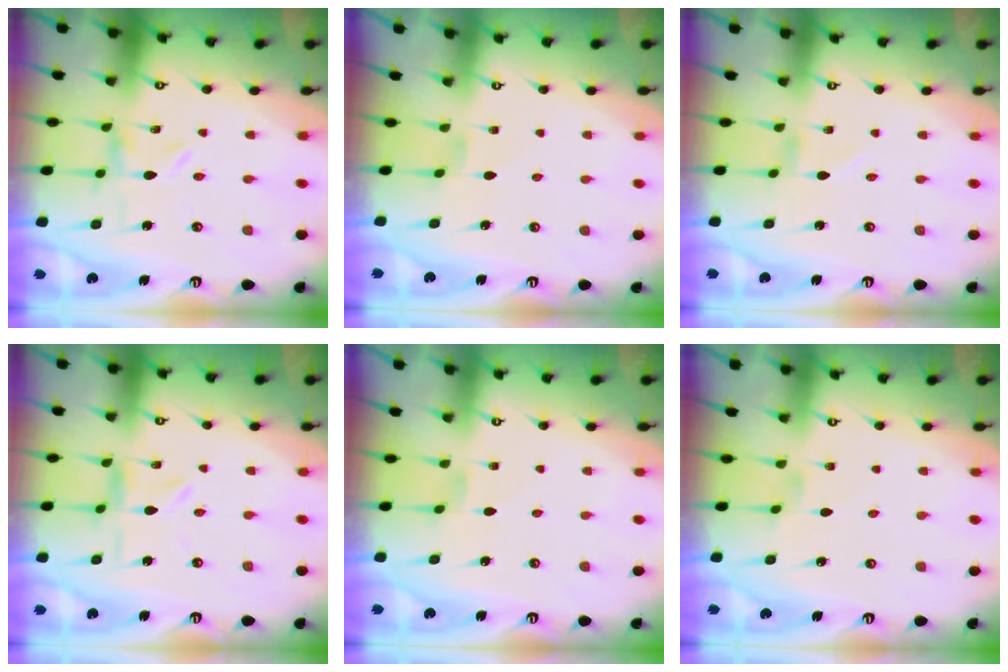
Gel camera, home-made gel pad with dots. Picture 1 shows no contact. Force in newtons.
{"total": 0.0}
{"total": 1.2, "press": 1.1, "slide": 0.1}
{"total": 3.0, "press": 2.9, "slide": 0.3}
{"total": 0.0}
{"total": 0.0}